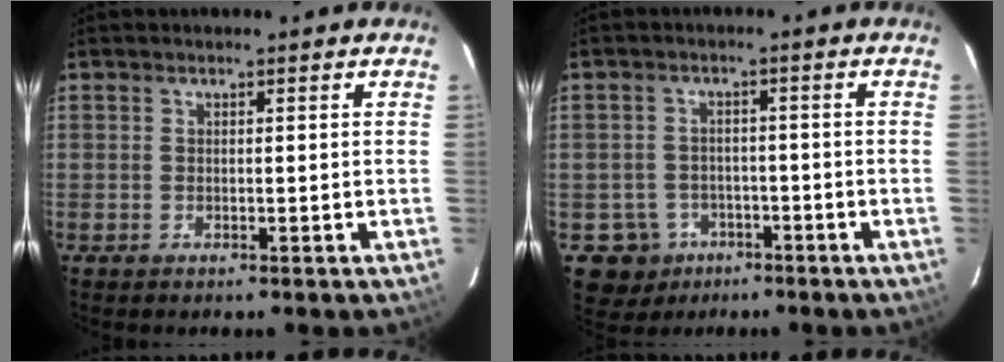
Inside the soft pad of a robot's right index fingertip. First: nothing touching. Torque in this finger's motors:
{"motor_torque": [-0.21, -0.06, -0.73, -0.21]}